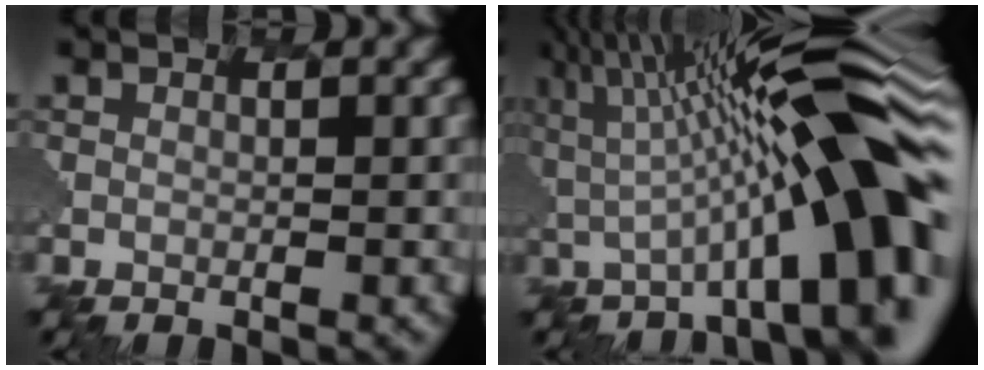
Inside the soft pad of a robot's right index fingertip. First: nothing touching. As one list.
[{"total": 9.9, "force": [2.0, 0.7, 9.7], "torque": [-0.146, 0.045, -0.006]}]